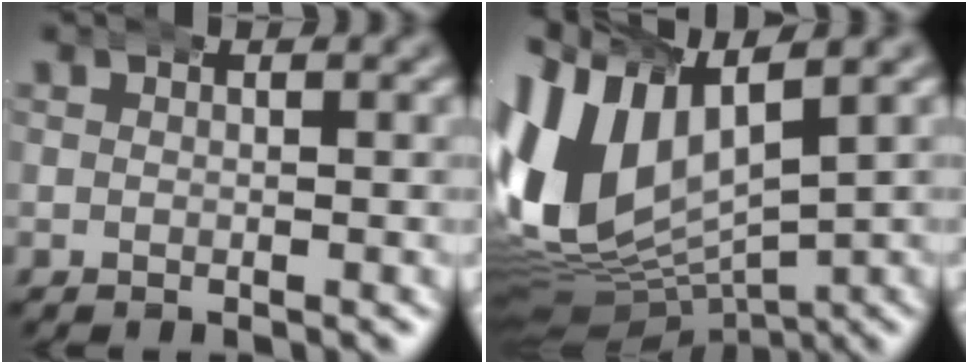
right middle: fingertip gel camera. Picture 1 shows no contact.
{"total": 13.6, "force": [1.4, 10.2, 9.0], "torque": [-0.213, -0.025, 0.035]}